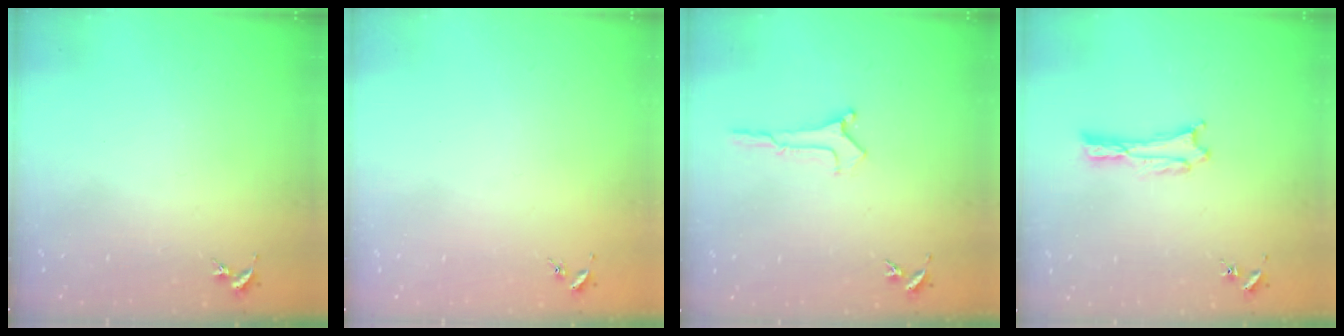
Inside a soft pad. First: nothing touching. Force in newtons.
{"total": 0.0}
{"total": 0.0}
{"total": 0.0}